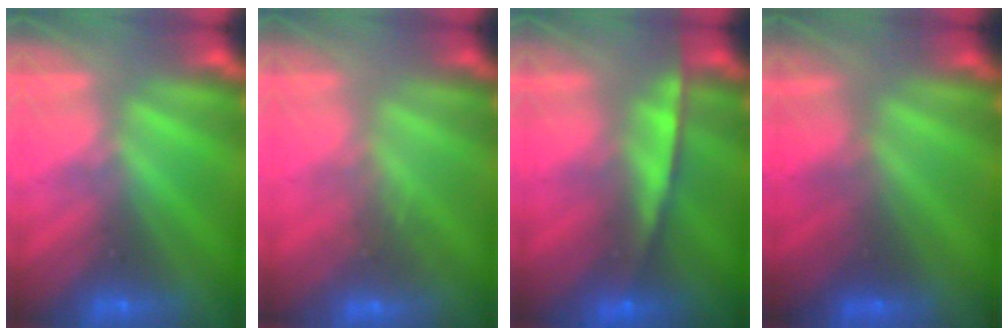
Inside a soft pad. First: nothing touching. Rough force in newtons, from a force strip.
{"total": 2.7}
{"total": 5.8}
{"total": 2.8}